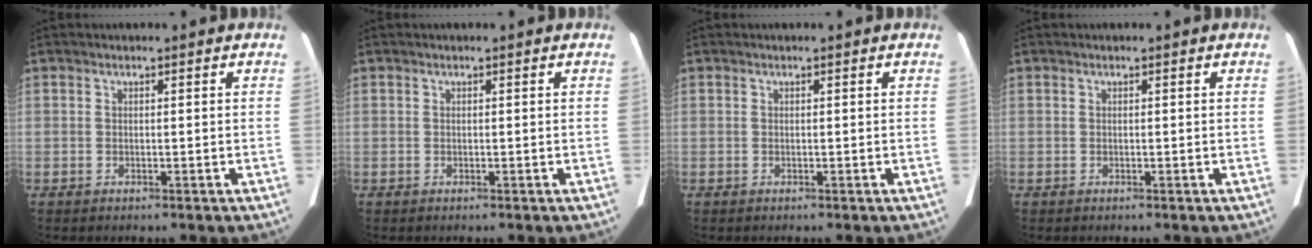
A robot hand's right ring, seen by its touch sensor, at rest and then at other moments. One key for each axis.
{"total": 0.0}
{"total": 0.0}
{"total": 0.0}